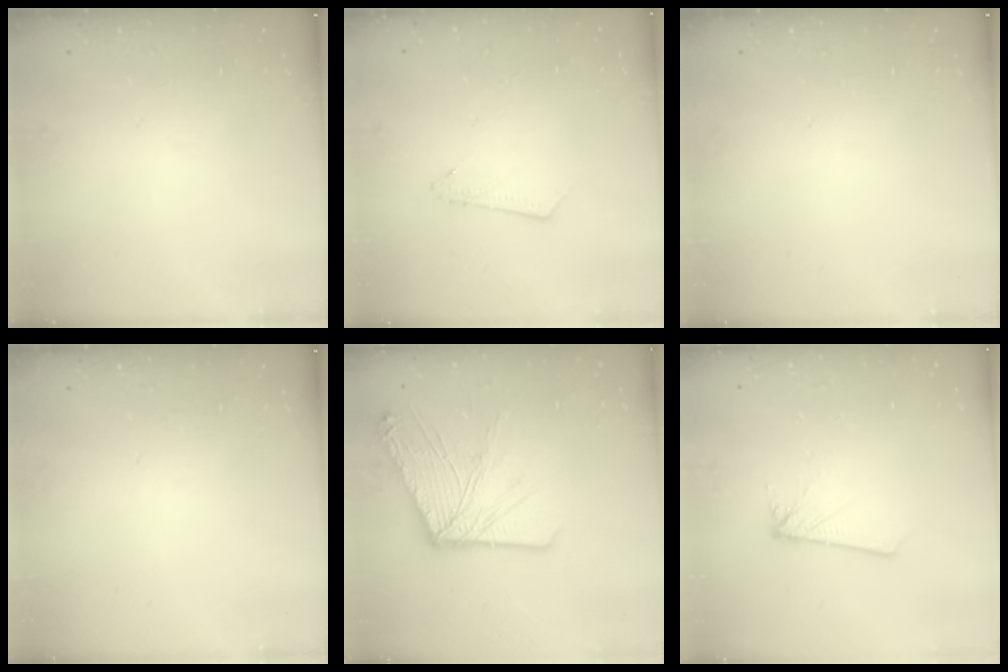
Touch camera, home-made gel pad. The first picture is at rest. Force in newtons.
{"total": 4.2, "press": 4.2, "slide": 0.2}
{"total": 0.0}
{"total": 0.0}
{"total": 12.8, "press": 12.7, "slide": 1.4}
{"total": 1.8, "press": 1.8, "slide": 0.1}